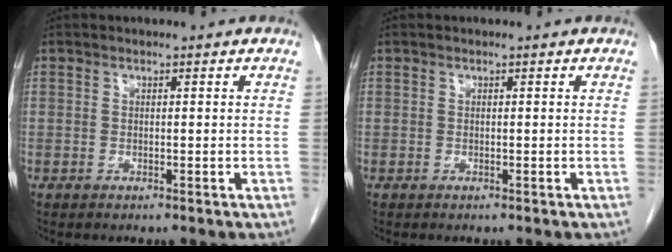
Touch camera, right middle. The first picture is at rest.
{"total": 0.0}